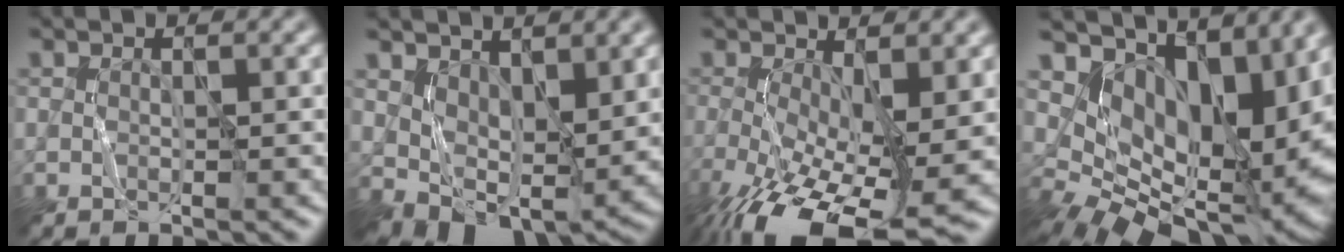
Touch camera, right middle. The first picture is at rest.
{"total": 6.1, "force": [1.1, 3.8, 4.7], "torque": [-0.089, -0.016, 0.032]}
{"total": 11.1, "force": [-4.2, 4.3, 9.3], "torque": [-0.179, -0.025, -0.061]}
{"total": 12.8, "force": [4.7, 7.6, 9.2], "torque": [-0.152, 0.003, 0.098]}